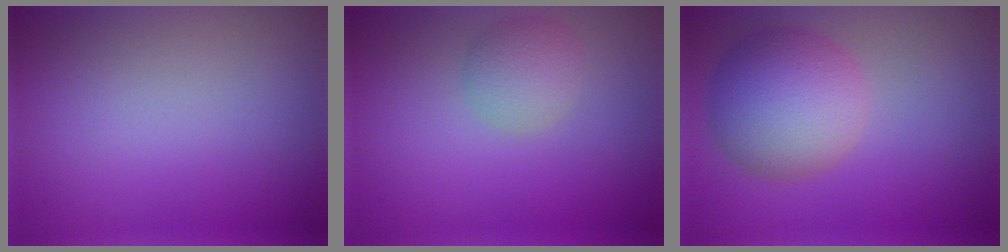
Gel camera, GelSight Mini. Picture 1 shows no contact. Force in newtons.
{"total": 2.7, "press": 2.7, "slide": 0.2}
{"total": 7.3, "press": 7.3, "slide": 0.3}